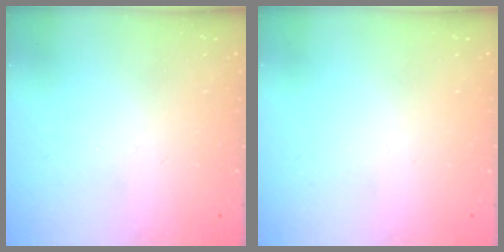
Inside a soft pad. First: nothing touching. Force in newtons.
{"total": 0.0}